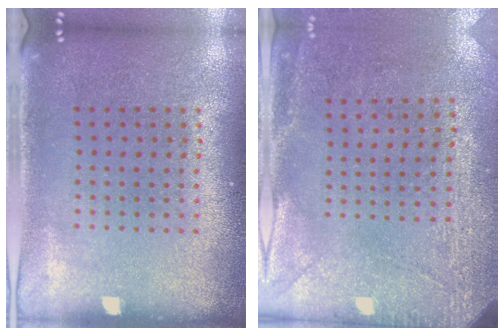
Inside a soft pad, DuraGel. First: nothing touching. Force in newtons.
{"total": 2.9, "press": 2.3, "slide": 1.8}